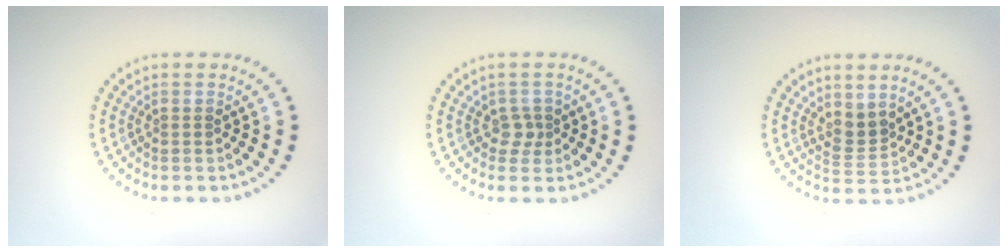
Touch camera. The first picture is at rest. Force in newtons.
{"total": 1.4, "press": 1.1, "slide": 0.9}
{"total": 2.3, "press": 1.6, "slide": 1.5}